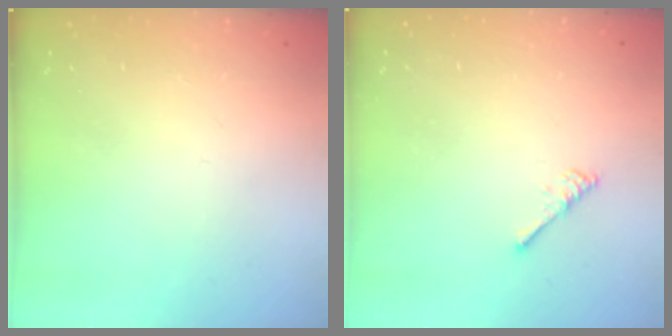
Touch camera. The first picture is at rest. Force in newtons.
{"total": 2.7, "press": 2.6, "slide": 0.5}